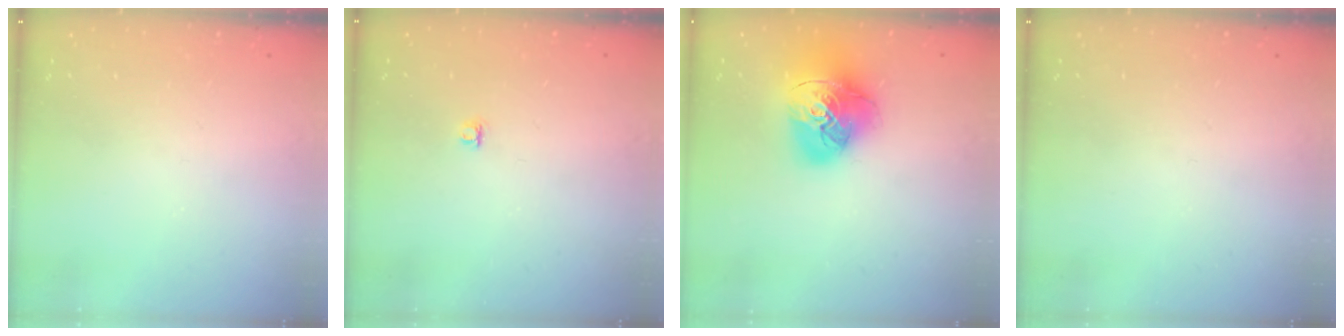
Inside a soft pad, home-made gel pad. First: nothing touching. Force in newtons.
{"total": 3.8, "press": 3.8, "slide": 0.5}
{"total": 17.3, "press": 17.2, "slide": 2.0}
{"total": 0.0}